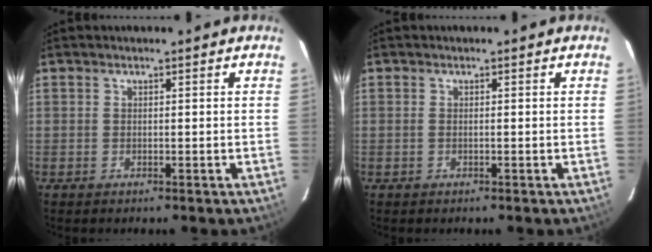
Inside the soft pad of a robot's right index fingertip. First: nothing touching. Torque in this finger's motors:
{"motor_torque": [-0.08, -0.02, -0.08, 0.00]}